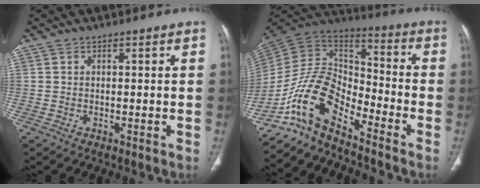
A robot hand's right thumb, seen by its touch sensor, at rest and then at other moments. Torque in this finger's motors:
{"motor_torque": [0.29, 0.08, 1.03, -1.74, 0.16]}